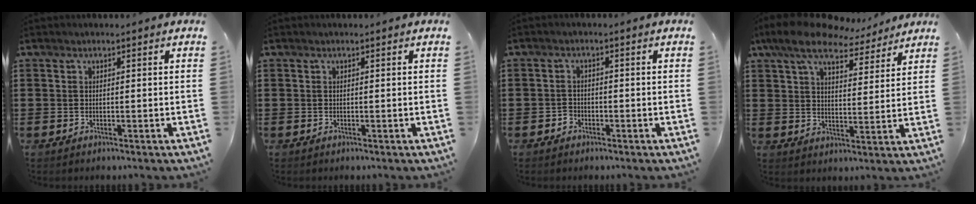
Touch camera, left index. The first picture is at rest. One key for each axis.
{"total": 0.0}
{"total": 1.4, "fx": -1.0, "fy": 0.9, "fz": 0.2, "tx": -0.009, "ty": 0.002, "tz": -0.023}
{"total": 10.2, "fx": 8.3, "fy": 3.3, "fz": 4.9, "tx": -0.111, "ty": -0.030, "tz": 0.149}